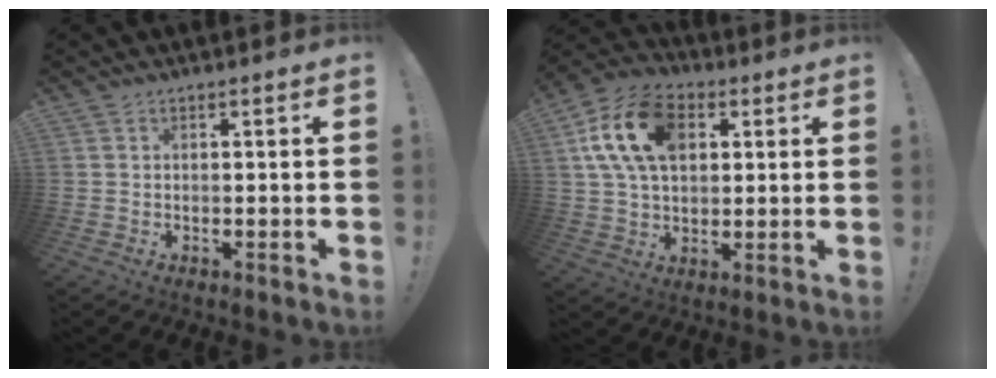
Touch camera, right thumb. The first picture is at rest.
{"total": 18.2, "force": [5.5, 12.3, 12.2], "torque": [-0.212, -0.004, 0.101]}